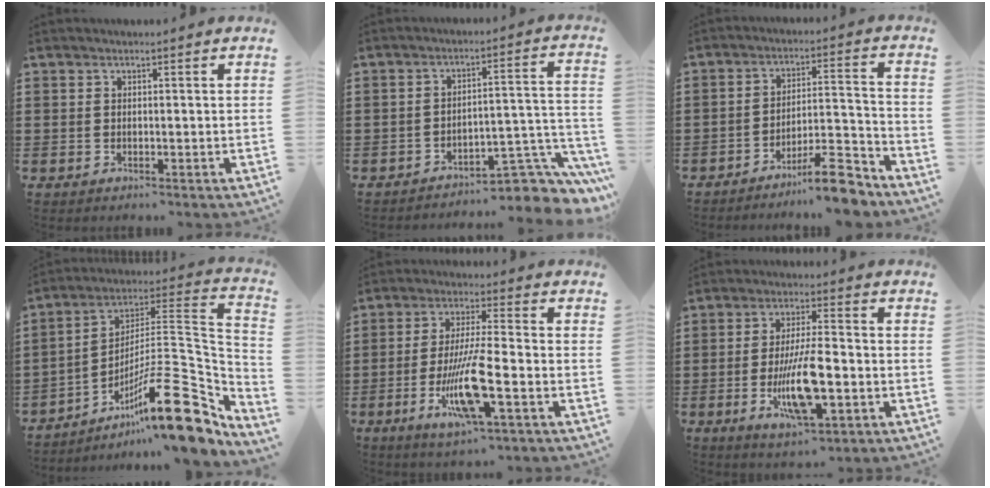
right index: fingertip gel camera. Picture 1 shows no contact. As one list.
[{"total": 6.7, "force": [-5.3, 1.8, 3.6], "torque": [-0.053, 0.002, -0.098]}, {"total": 9.6, "force": [-8.0, 1.1, 5.2], "torque": [-0.071, 0.025, -0.146]}, {"total": 18.8, "force": [-9.7, 4.4, 15.5], "torque": [-0.232, 0.014, -0.165]}, {"total": 10.8, "force": [-3.9, 1.7, 10.0], "torque": [-0.207, -0.015, -0.076]}, {"total": 10.7, "force": [-2.9, 3.2, 9.8], "torque": [-0.196, -0.011, -0.051]}]